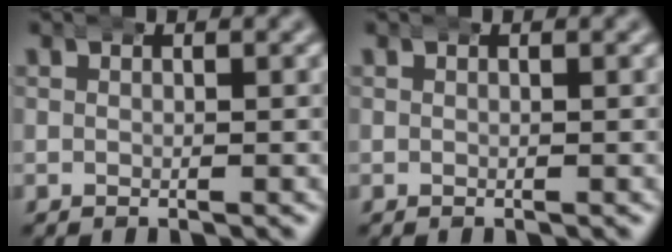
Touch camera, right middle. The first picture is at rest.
{"total": 0.0}